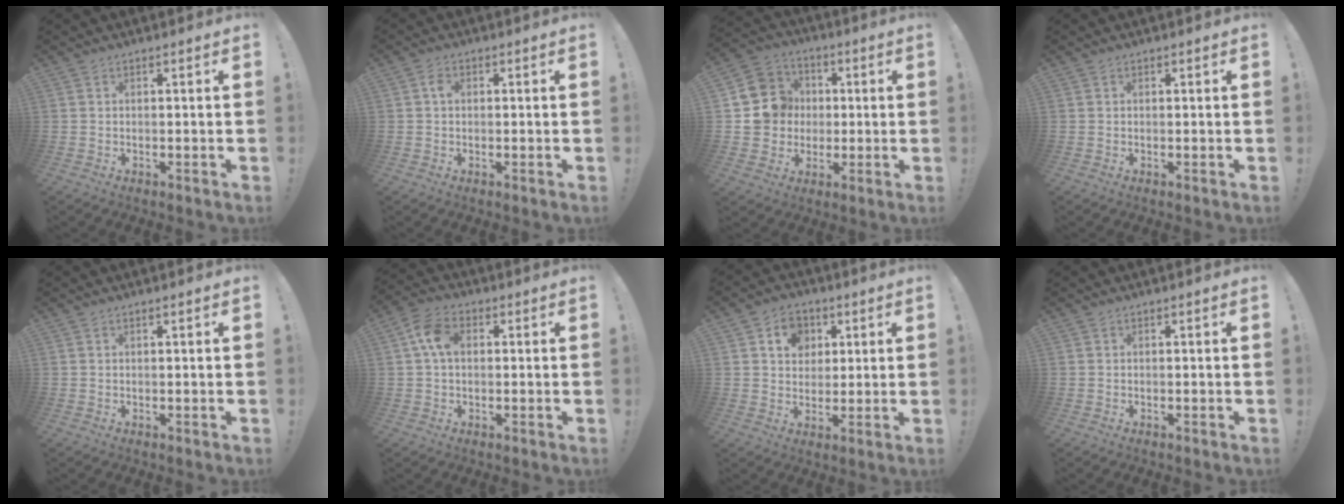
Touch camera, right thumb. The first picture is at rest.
{"total": 1.9, "force": [0.1, 1.3, 1.4], "torque": [-0.029, 0.007, 0.001]}
{"total": 12.7, "force": [0.1, 12.2, 3.7], "torque": [-0.047, 0.017, 0.015]}
{"total": 0.0}
{"total": 0.6, "force": [0.4, -0.1, 0.5], "torque": [-0.004, -0.002, 0.005]}
{"total": 7.9, "force": [1.3, 5.1, 5.8], "torque": [-0.114, 0.011, 0.025]}
{"total": 8.9, "force": [3.2, 7.7, 3.3], "torque": [-0.045, -0.007, 0.062]}
{"total": 0.0}